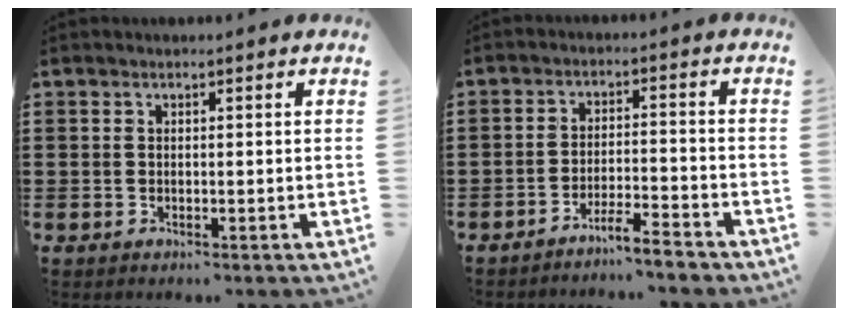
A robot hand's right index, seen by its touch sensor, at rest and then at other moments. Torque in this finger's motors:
{"motor_torque": [-0.08, 0.15, 0.15, 0.04]}